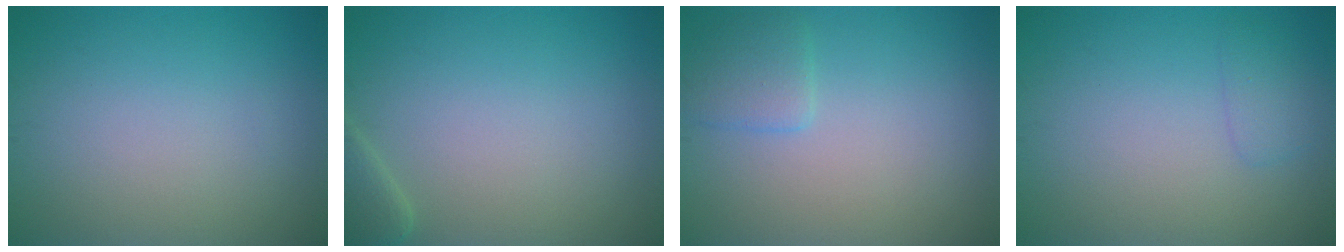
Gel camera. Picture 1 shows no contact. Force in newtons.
{"total": 1.9, "press": 1.9, "slide": 0.3}
{"total": 1.9, "press": 1.9, "slide": 0.1}
{"total": 1.4, "press": 1.4, "slide": 0.1}